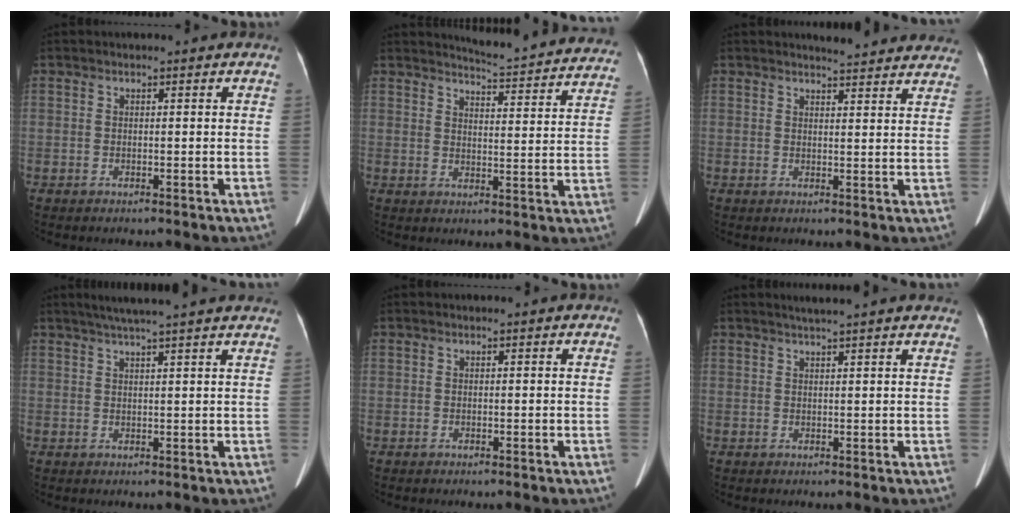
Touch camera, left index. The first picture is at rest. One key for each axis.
{"total": 17.7, "fx": 17.1, "fy": 1.4, "fz": 4.3, "tx": -0.051, "ty": -0.066, "tz": 0.187}
{"total": 10.8, "fx": 10.3, "fy": 1.4, "fz": 2.7, "tx": -0.015, "ty": -0.004, "tz": 0.102}
{"total": 11.8, "fx": 9.9, "fy": -0.2, "fz": 6.4, "tx": -0.101, "ty": 0.035, "tz": 0.121}
{"total": 0.0}
{"total": 6.4, "fx": 5.6, "fy": -0.3, "fz": 3.1, "tx": -0.047, "ty": 0.024, "tz": 0.066}